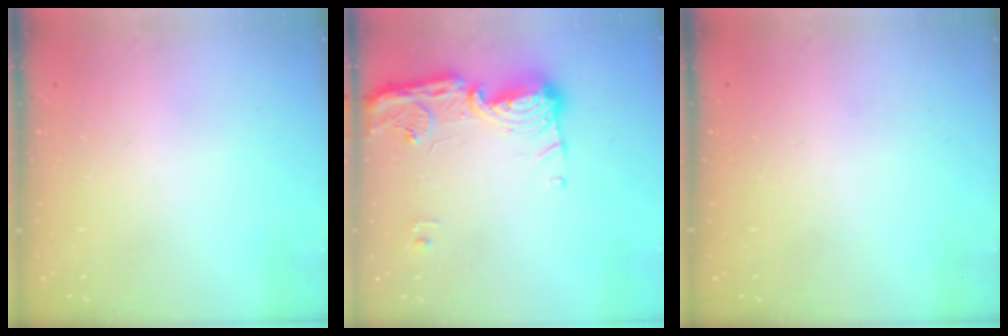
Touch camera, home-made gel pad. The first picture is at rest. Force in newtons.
{"total": 15.0, "press": 14.9, "slide": 0.8}
{"total": 0.0}